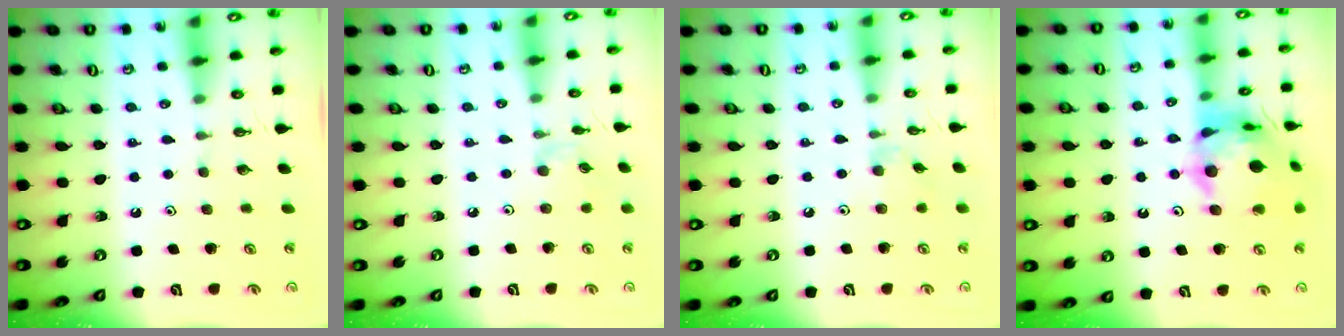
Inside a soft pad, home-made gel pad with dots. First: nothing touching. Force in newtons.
{"total": 2.0, "press": 1.9, "slide": 0.4}
{"total": 4.5, "press": 4.4, "slide": 0.6}
{"total": 15.8, "press": 15.7, "slide": 1.6}